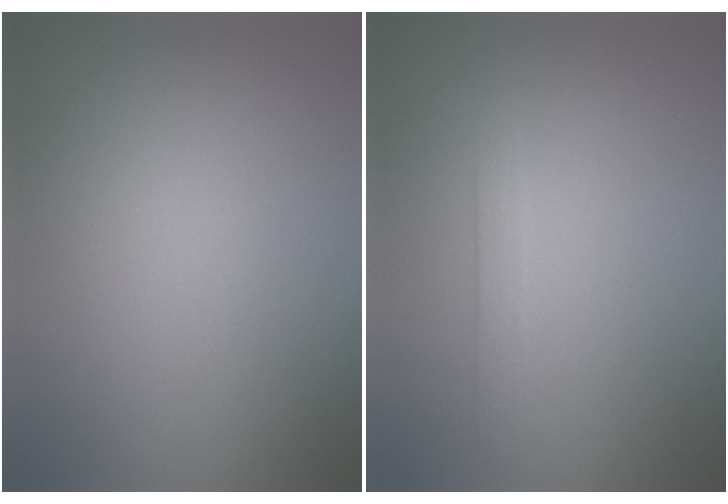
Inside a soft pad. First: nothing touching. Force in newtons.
{"total": 1.3, "press": 1.3, "slide": 0.1}